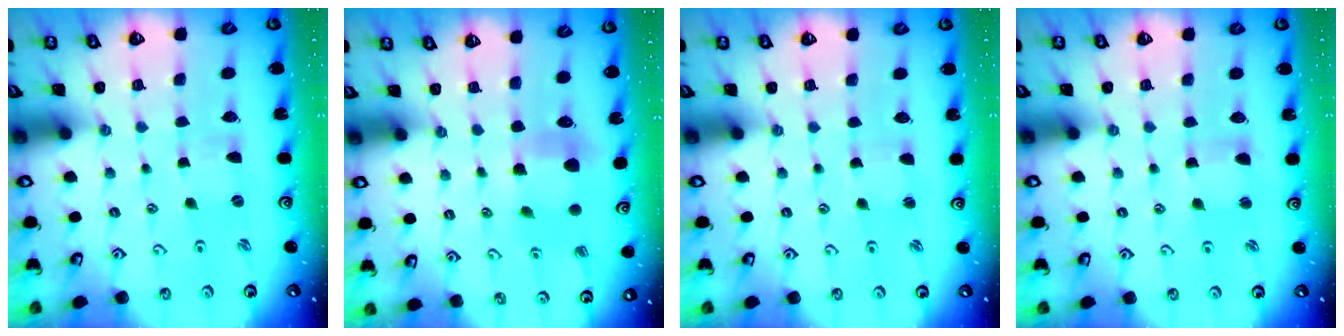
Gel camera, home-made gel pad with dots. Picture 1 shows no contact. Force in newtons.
{"total": 5.8, "press": 5.8, "slide": 0.2}
{"total": 1.0, "press": 1.0, "slide": 0.0}
{"total": 1.6, "press": 1.6, "slide": 0.4}